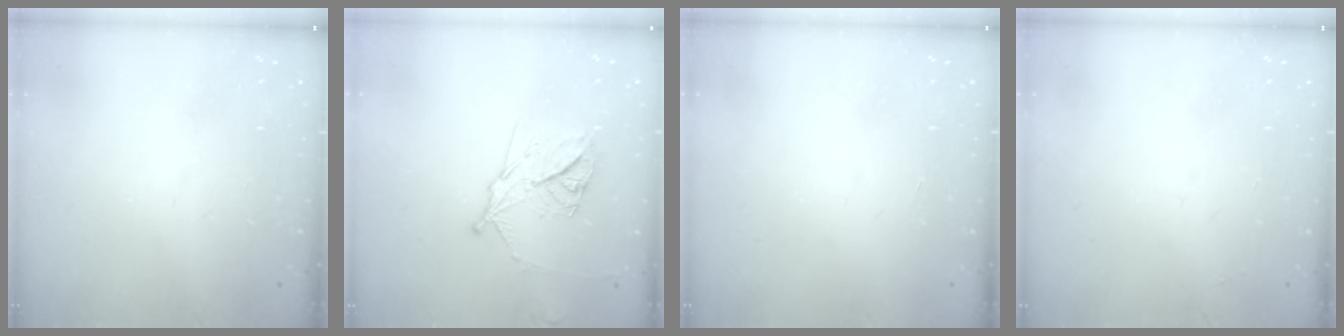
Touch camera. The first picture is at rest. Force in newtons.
{"total": 12.7, "press": 12.7, "slide": 0.7}
{"total": 1.5, "press": 1.5, "slide": 0.1}
{"total": 1.9, "press": 1.9, "slide": 0.3}